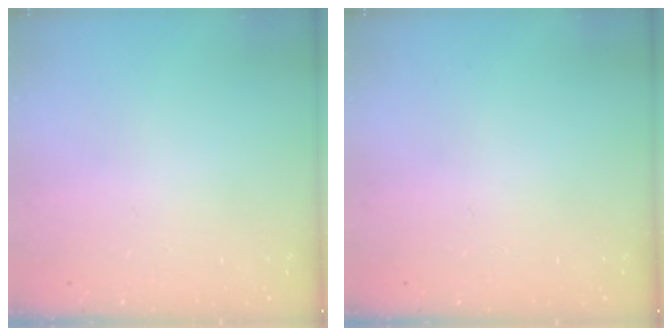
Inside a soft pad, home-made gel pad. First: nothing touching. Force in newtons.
{"total": 0.0}